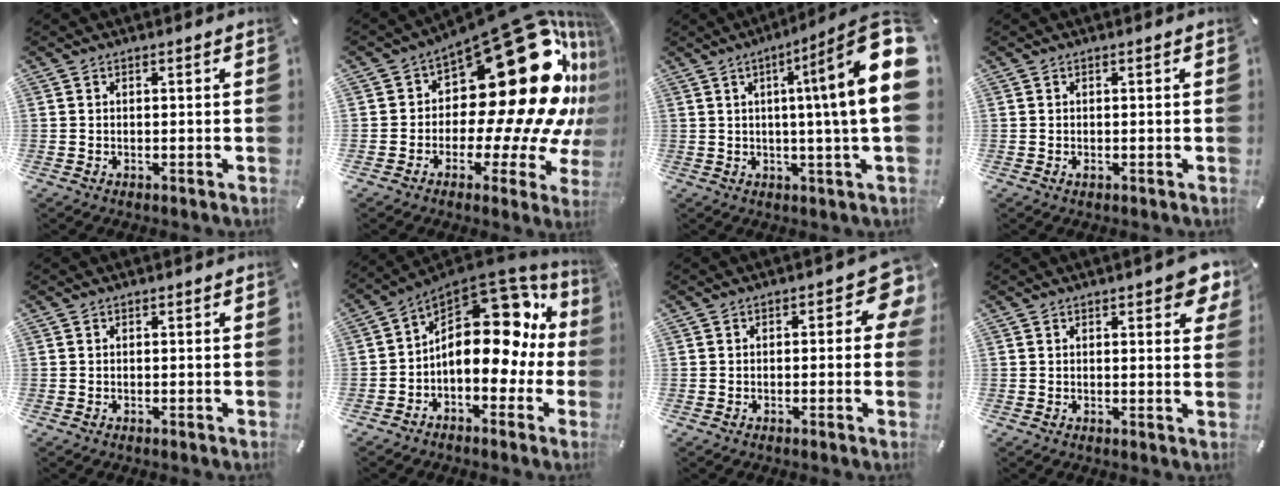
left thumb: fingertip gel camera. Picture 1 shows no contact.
{"total": 36.3, "force": [10.1, 17.7, 30.0], "torque": [-0.412, -0.113, 0.208]}
{"total": 18.8, "force": [3.9, 0.9, 18.4], "torque": [-0.271, -0.031, 0.040]}
{"total": 0.6, "force": [-0.2, 0.2, 0.5], "torque": [-0.010, -0.004, -0.002]}
{"total": 0.0}
{"total": 19.6, "force": [3.7, 12.3, 14.8], "torque": [-0.217, -0.033, 0.067]}
{"total": 6.1, "force": [0.9, 3.1, 5.1], "torque": [-0.056, -0.001, 0.010]}
{"total": 4.9, "force": [2.9, 1.7, 3.5], "torque": [-0.044, -0.015, 0.045]}